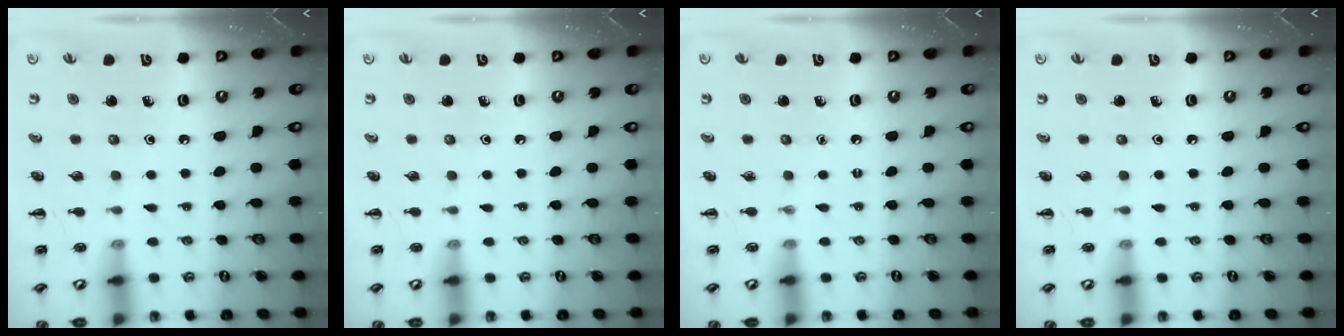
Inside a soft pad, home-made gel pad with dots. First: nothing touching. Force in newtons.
{"total": 0.0}
{"total": 0.0}
{"total": 0.0}